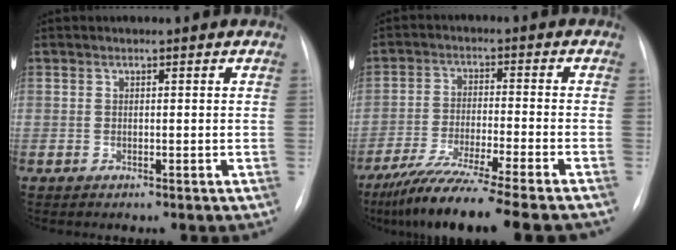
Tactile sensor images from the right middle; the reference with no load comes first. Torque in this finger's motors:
{"motor_torque": [1.09, -1.05, 0.27, 0.17]}